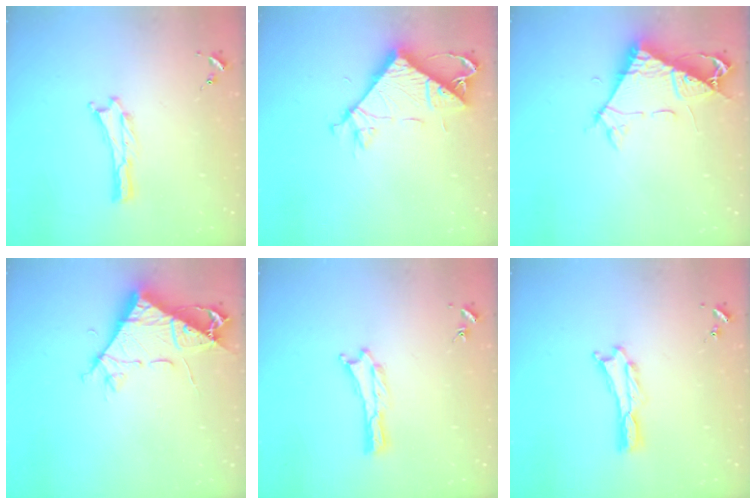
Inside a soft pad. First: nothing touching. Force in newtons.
{"total": 9.5, "press": 9.5, "slide": 0.4}
{"total": 7.0, "press": 7.0, "slide": 0.8}
{"total": 7.1, "press": 7.0, "slide": 0.8}
{"total": 0.0}
{"total": 0.0}